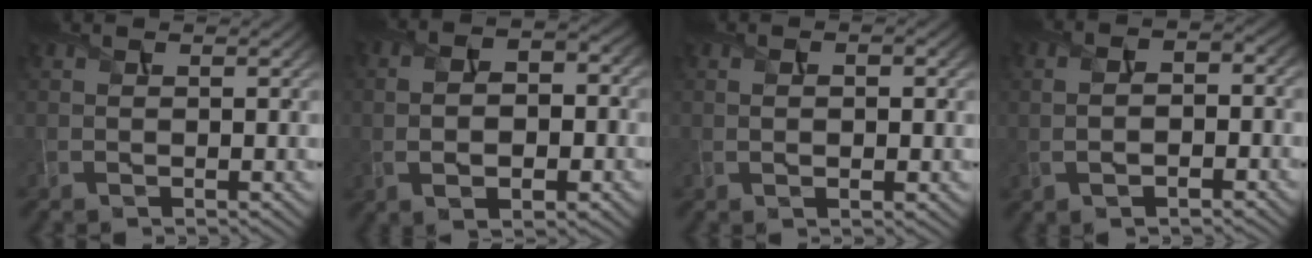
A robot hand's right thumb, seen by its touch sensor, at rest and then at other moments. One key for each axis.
{"total": 7.3, "fx": -1.5, "fy": 4.2, "fz": 5.8, "tx": -0.095, "ty": -0.006, "tz": -0.021}
{"total": 2.8, "fx": 0.3, "fy": 1.5, "fz": 2.3, "tx": -0.019, "ty": -0.007, "tz": 0.000}
{"total": 5.0, "fx": -1.0, "fy": 2.7, "fz": 4.1, "tx": -0.070, "ty": 0.000, "tz": -0.017}